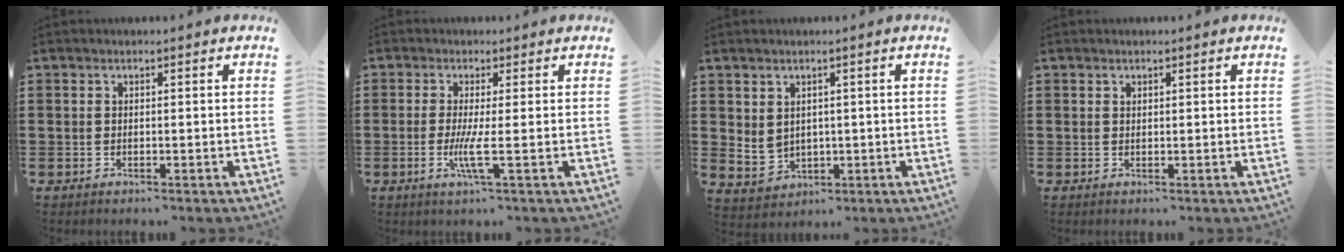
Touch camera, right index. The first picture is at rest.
{"total": 4.2, "force": [-0.7, -0.2, 4.1], "torque": [-0.080, -0.014, -0.016]}
{"total": 3.0, "force": [1.4, 2.5, 1.0], "torque": [-0.038, 0.003, 0.025]}
{"total": 0.6, "force": [0.4, 0.4, 0.1], "torque": [-0.002, 0.002, 0.009]}